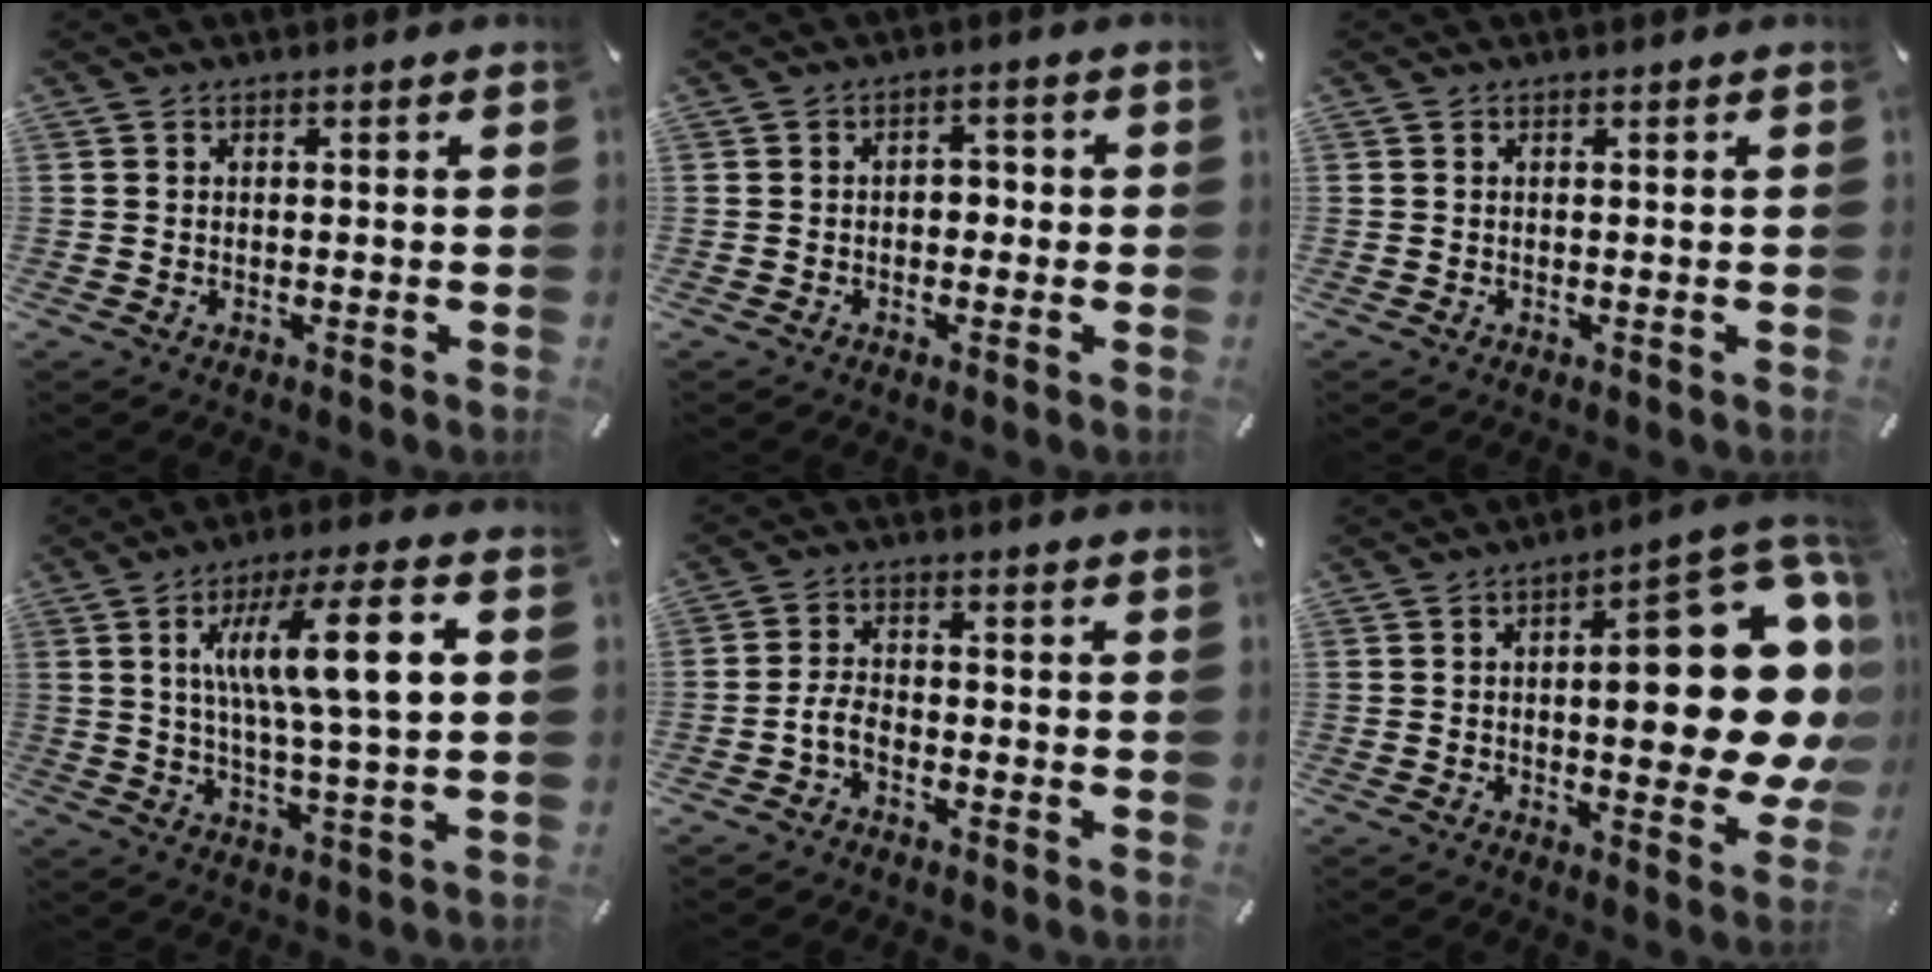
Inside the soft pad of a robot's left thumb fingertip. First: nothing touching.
{"total": 2.9, "force": [-1.2, 2.0, 1.7], "torque": [-0.033, 0.014, -0.027]}
{"total": 0.0}
{"total": 15.8, "force": [4.0, 3.1, 14.9], "torque": [-0.281, 0.003, 0.052]}
{"total": 4.3, "force": [-2.3, 2.4, 2.7], "torque": [-0.066, 0.009, -0.049]}
{"total": 27.6, "force": [4.8, 10.8, 25.0], "torque": [-0.322, -0.046, 0.084]}